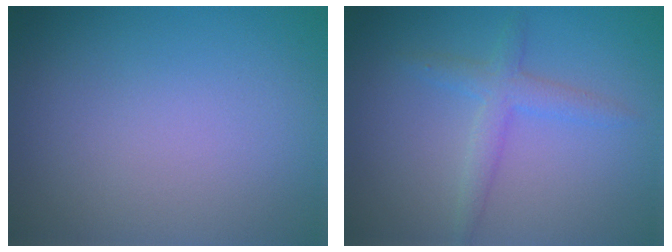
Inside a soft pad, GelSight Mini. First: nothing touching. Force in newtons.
{"total": 2.2, "press": 2.2, "slide": 0.1}